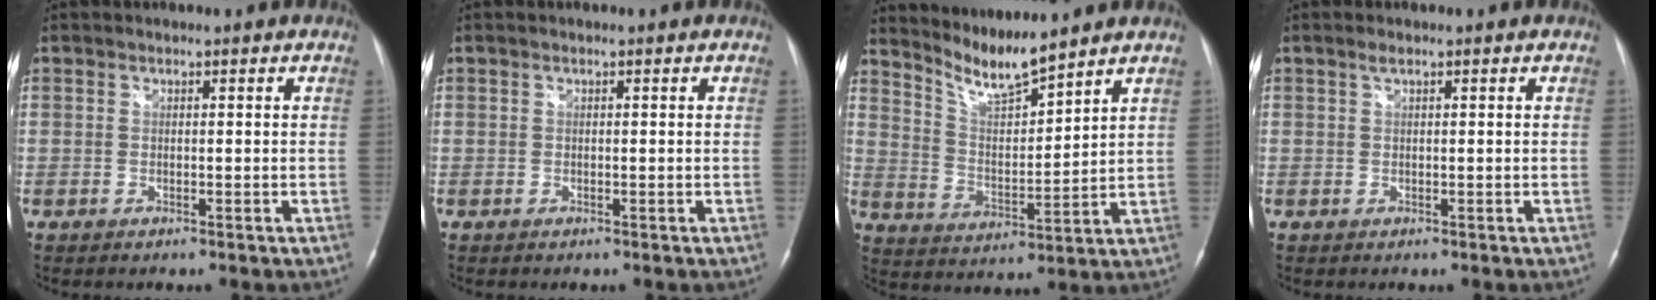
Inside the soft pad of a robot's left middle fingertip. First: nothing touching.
{"total": 0.0}
{"total": 7.6, "force": [7.1, -0.1, 2.5], "torque": [-0.058, -0.010, 0.142]}
{"total": 0.6, "force": [0.5, 0.1, 0.4], "torque": [-0.010, 0.003, 0.009]}